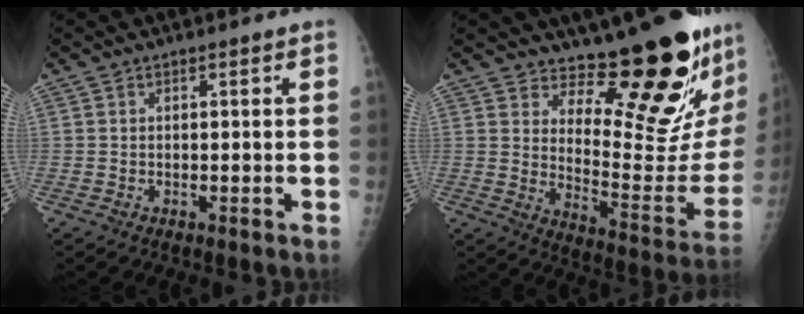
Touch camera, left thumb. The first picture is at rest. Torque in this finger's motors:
{"motor_torque": [0.42, 0.57, 0.03, -0.54, 0.05]}